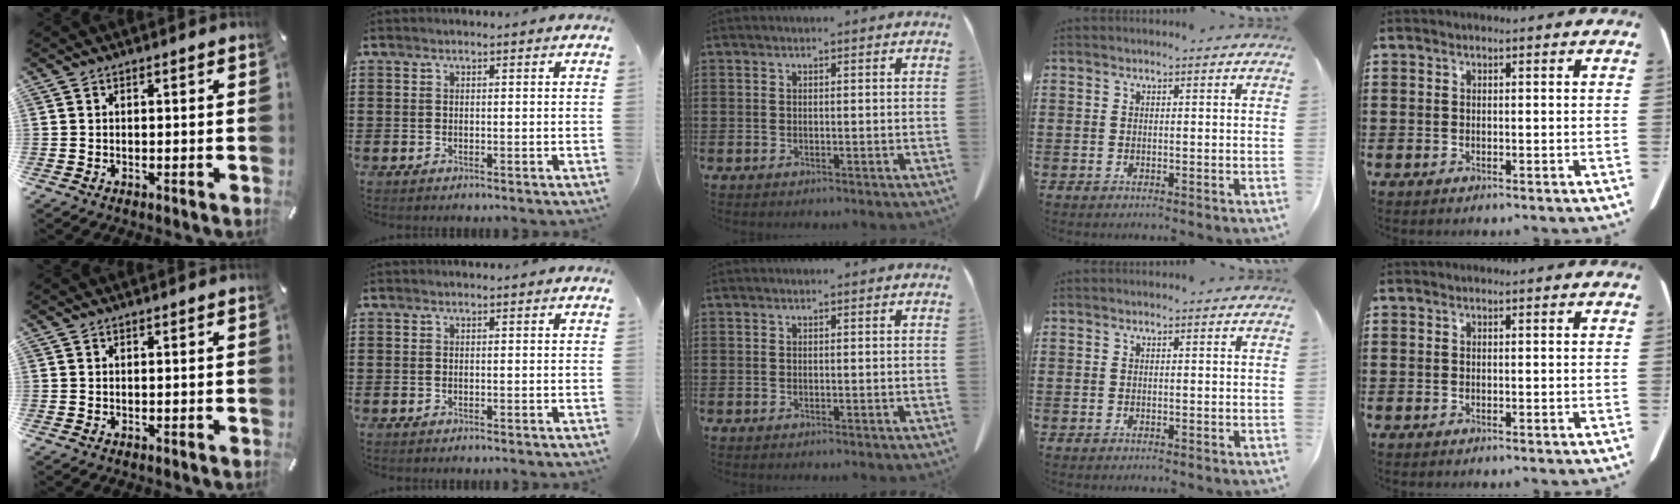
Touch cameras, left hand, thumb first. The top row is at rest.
{}